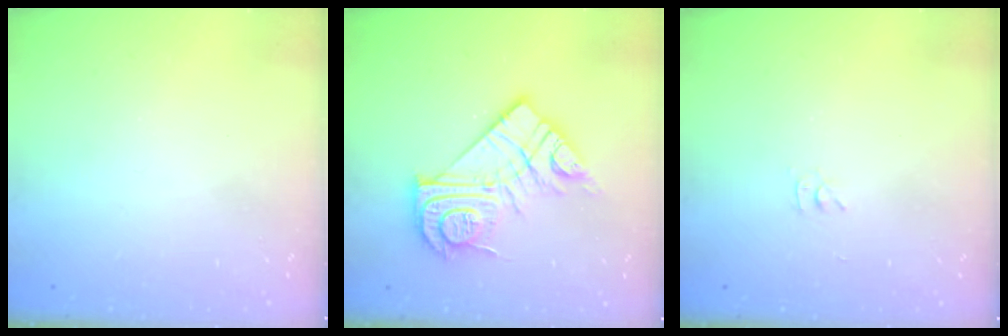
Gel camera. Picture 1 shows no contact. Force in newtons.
{"total": 16.9, "press": 16.9, "slide": 1.5}
{"total": 2.8, "press": 2.8, "slide": 0.4}